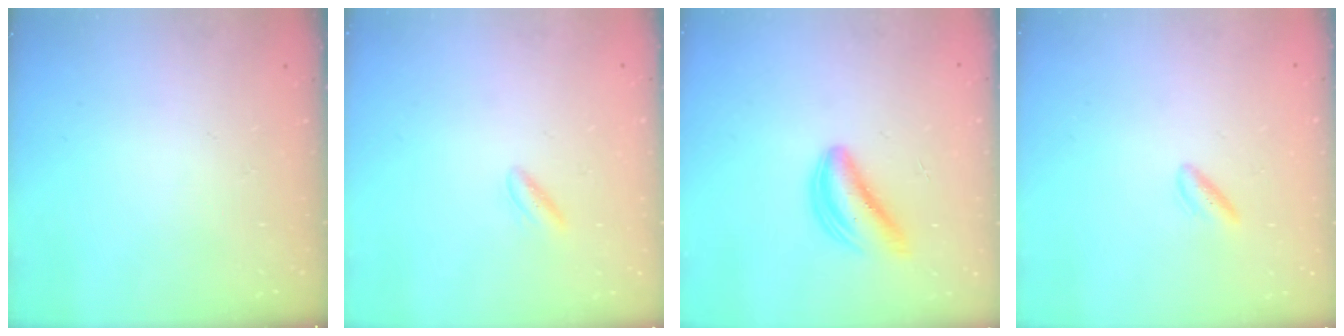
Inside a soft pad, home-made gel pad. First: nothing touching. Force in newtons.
{"total": 2.8, "press": 2.8, "slide": 0.5}
{"total": 5.4, "press": 5.3, "slide": 1.1}
{"total": 2.5, "press": 2.2, "slide": 1.3}